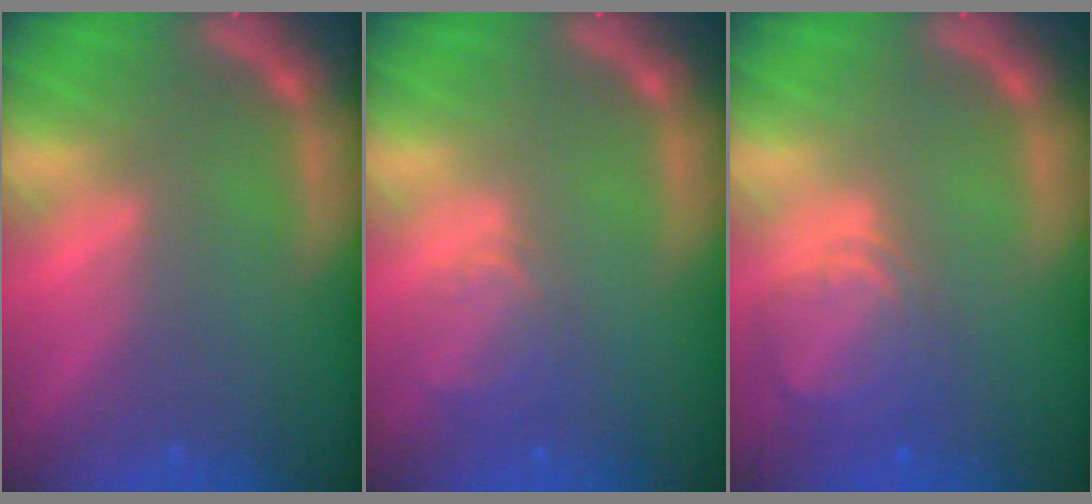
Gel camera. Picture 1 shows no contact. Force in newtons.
{"total": 2.9}
{"total": 5.0}